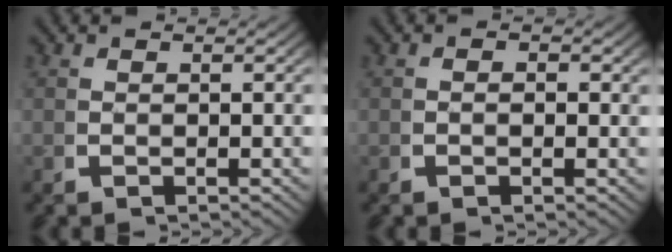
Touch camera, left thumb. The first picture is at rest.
{"total": 0.6, "force": [-0.1, 0.3, 0.5], "torque": [-0.007, -0.002, -0.005]}